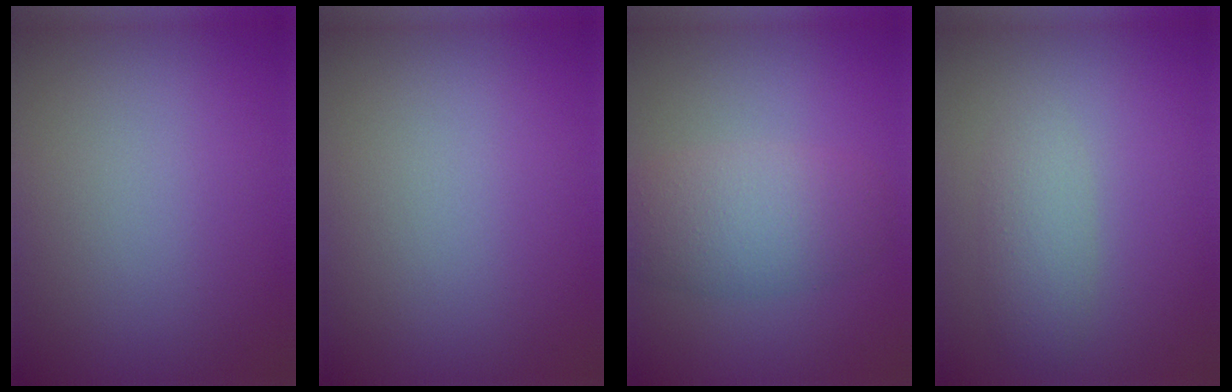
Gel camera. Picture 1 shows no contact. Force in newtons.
{"total": 0.0}
{"total": 4.4, "press": 4.4, "slide": 0.2}
{"total": 2.1, "press": 2.1, "slide": 0.1}